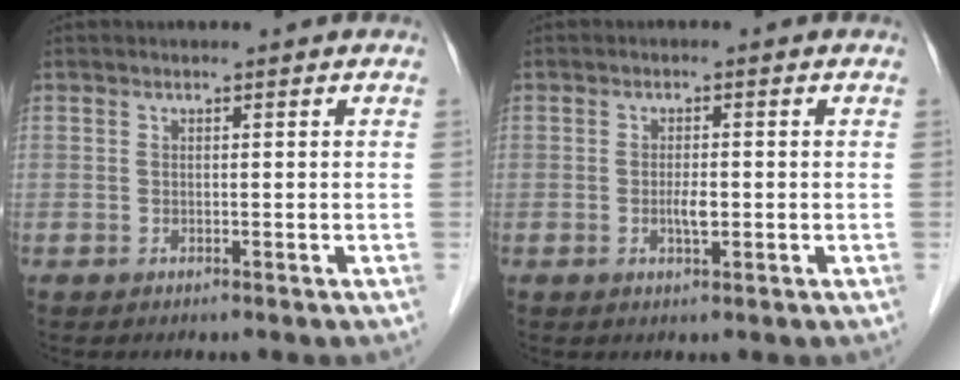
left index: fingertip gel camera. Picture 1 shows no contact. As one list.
[{"total": 2.2, "force": [-0.5, 0.6, 2.0], "torque": [-0.041, 0.000, -0.006]}]